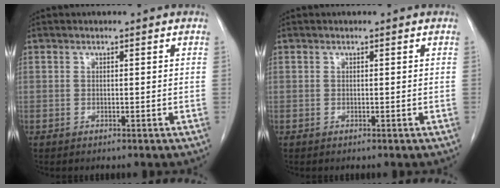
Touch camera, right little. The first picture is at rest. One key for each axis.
{"total": 0.0}